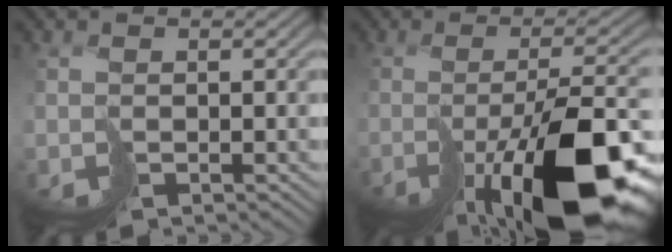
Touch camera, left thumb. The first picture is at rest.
{"total": 15.1, "force": [-6.7, 4.2, 12.8], "torque": [-0.197, -0.018, -0.098]}